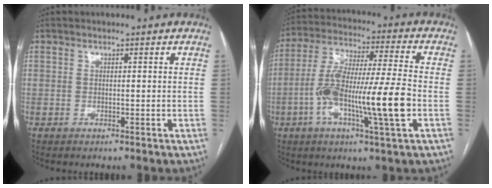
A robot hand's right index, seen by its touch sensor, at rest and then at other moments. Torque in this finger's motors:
{"motor_torque": [1.82, -0.25, 0.60, 0.21]}